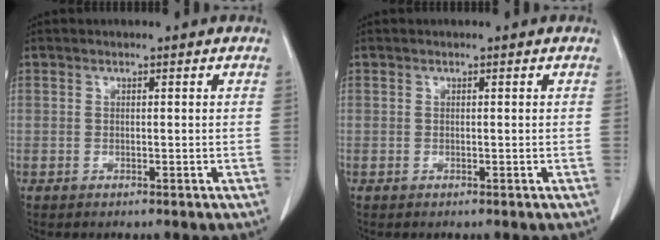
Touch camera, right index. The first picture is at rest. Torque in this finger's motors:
{"motor_torque": [0.00, 0.00, 0.00, 0.00]}